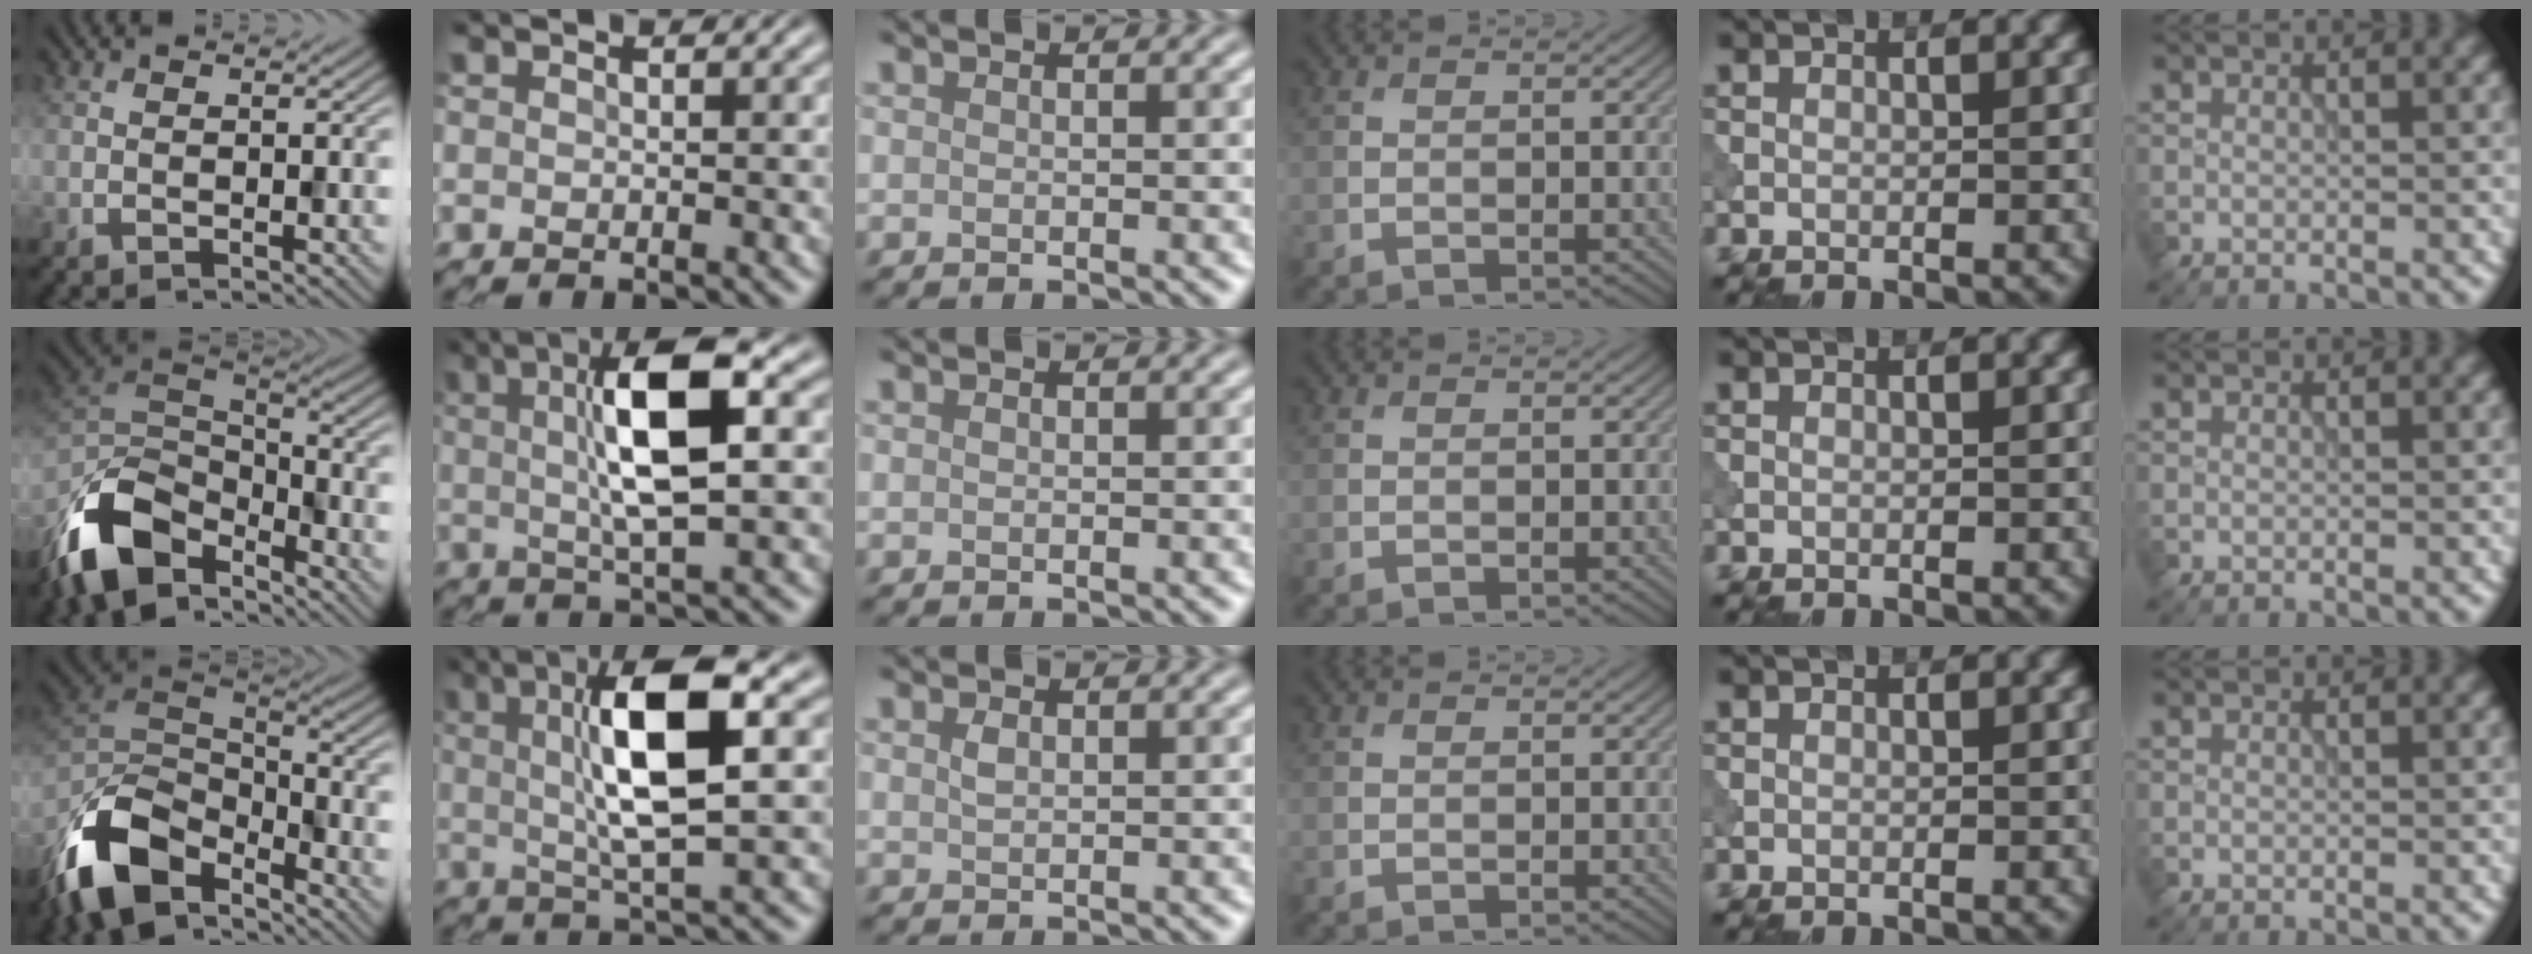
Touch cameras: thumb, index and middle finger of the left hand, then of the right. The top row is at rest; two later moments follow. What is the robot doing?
{"motion": "shake", "object": "bell"}